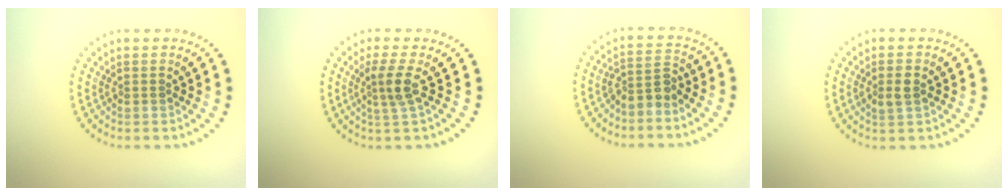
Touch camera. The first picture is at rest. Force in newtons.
{"total": 2.3, "press": 1.8, "slide": 1.4}
{"total": 2.5, "press": 1.9, "slide": 1.7}
{"total": 1.8, "press": 1.8, "slide": 0.1}